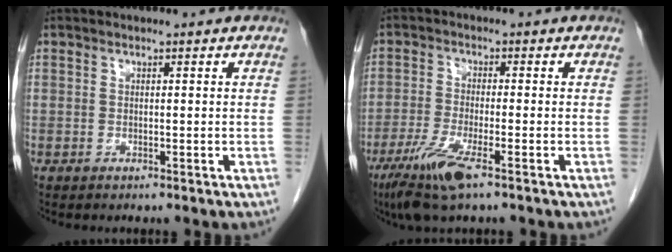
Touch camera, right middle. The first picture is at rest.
{"total": 7.4, "force": [-4.4, 0.6, 5.9], "torque": [-0.126, -0.021, -0.083]}